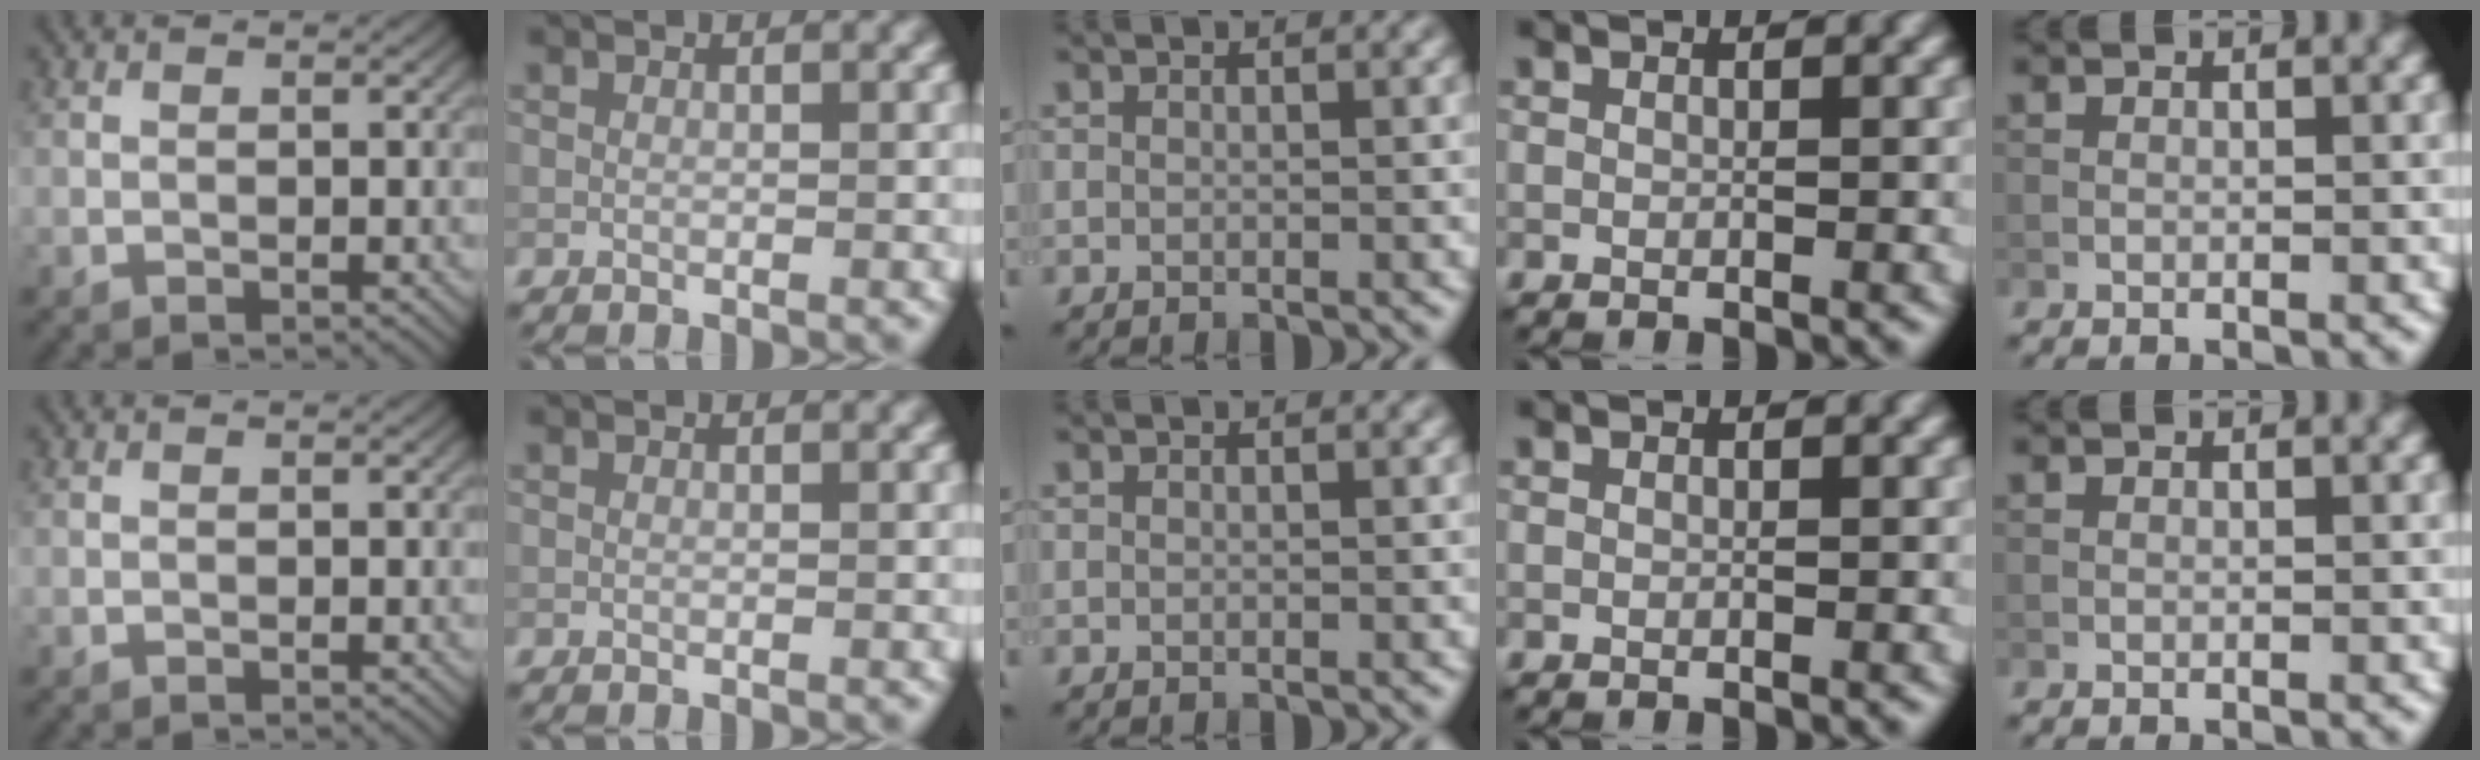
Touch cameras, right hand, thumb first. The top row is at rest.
{}